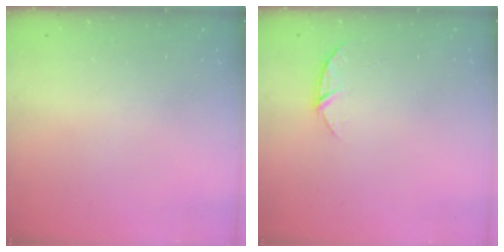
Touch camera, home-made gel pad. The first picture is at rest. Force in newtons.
{"total": 5.4, "press": 5.4, "slide": 0.6}